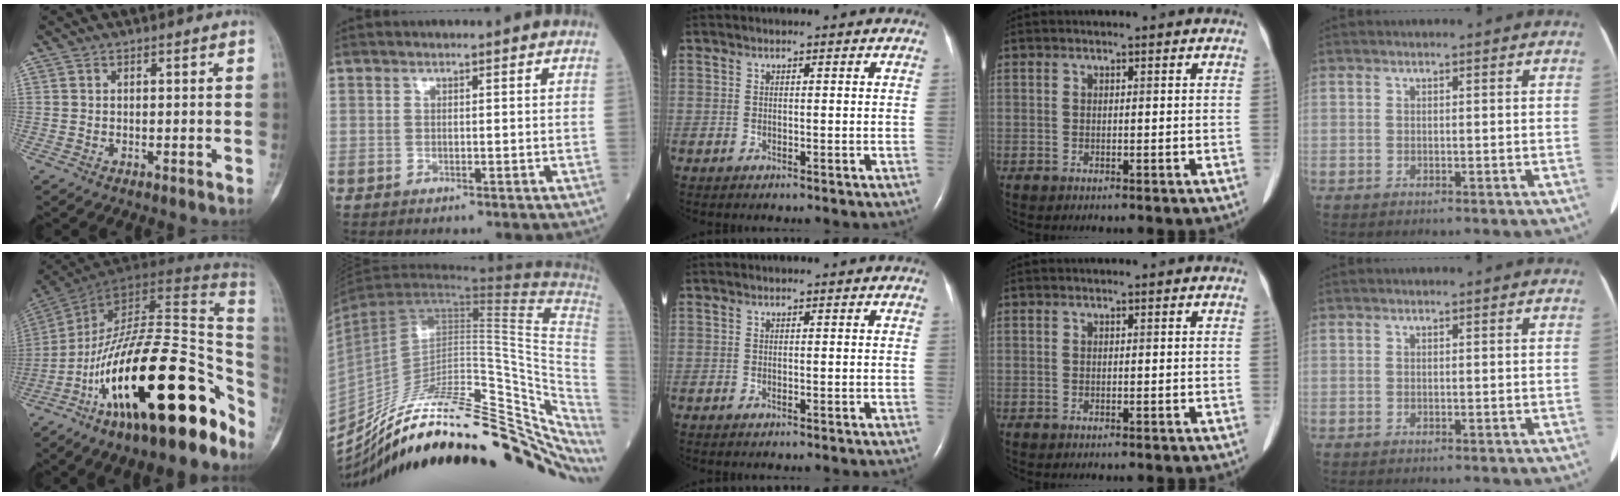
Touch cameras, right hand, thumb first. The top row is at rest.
{"thumb": {"total": 31.9, "force": [-15.1, 11.5, 25.7], "torque": [-0.311, 0.087, -0.241]}, "index": {"total": 36.3, "force": [-21.3, 11.6, 27.1], "torque": [-0.382, -0.001, -0.325]}}